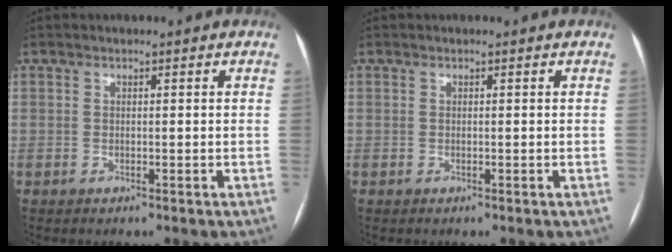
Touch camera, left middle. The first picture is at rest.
{"total": 0.0}